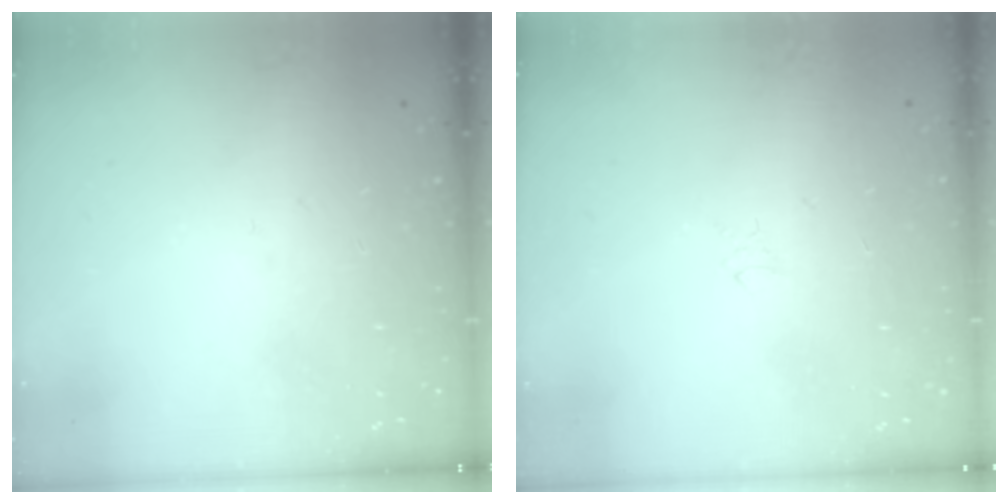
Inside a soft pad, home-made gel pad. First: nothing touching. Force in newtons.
{"total": 1.3, "press": 1.3, "slide": 0.1}